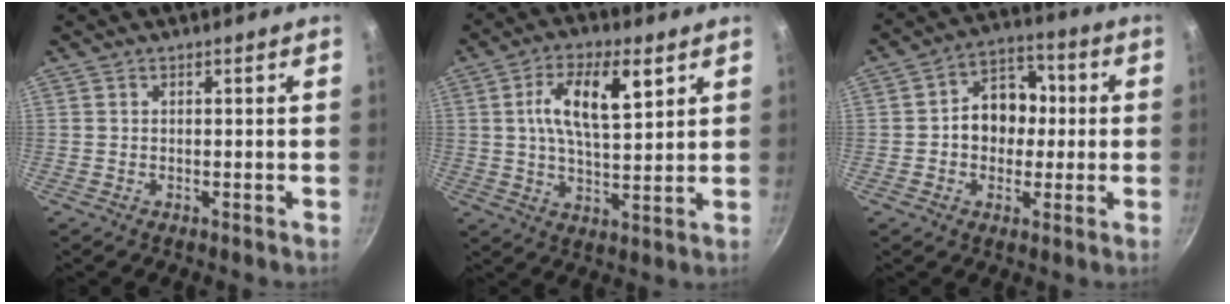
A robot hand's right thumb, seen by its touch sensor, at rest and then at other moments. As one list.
[{"total": 12.1, "force": [4.1, 5.0, 10.2], "torque": [-0.172, -0.006, 0.072]}, {"total": 10.7, "force": [0.1, 8.2, 6.9], "torque": [-0.064, 0.027, -0.007]}]